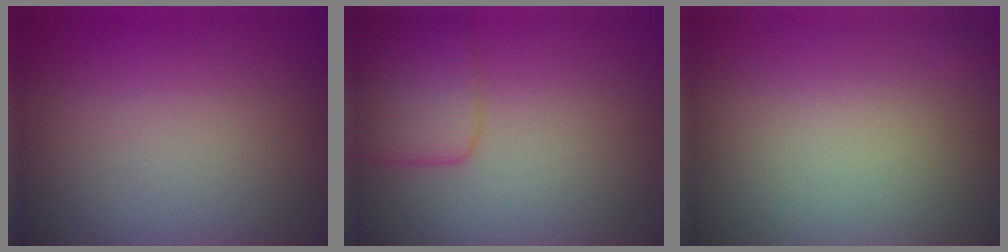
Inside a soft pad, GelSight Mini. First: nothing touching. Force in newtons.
{"total": 4.1, "press": 4.1, "slide": 0.2}
{"total": 0.0}